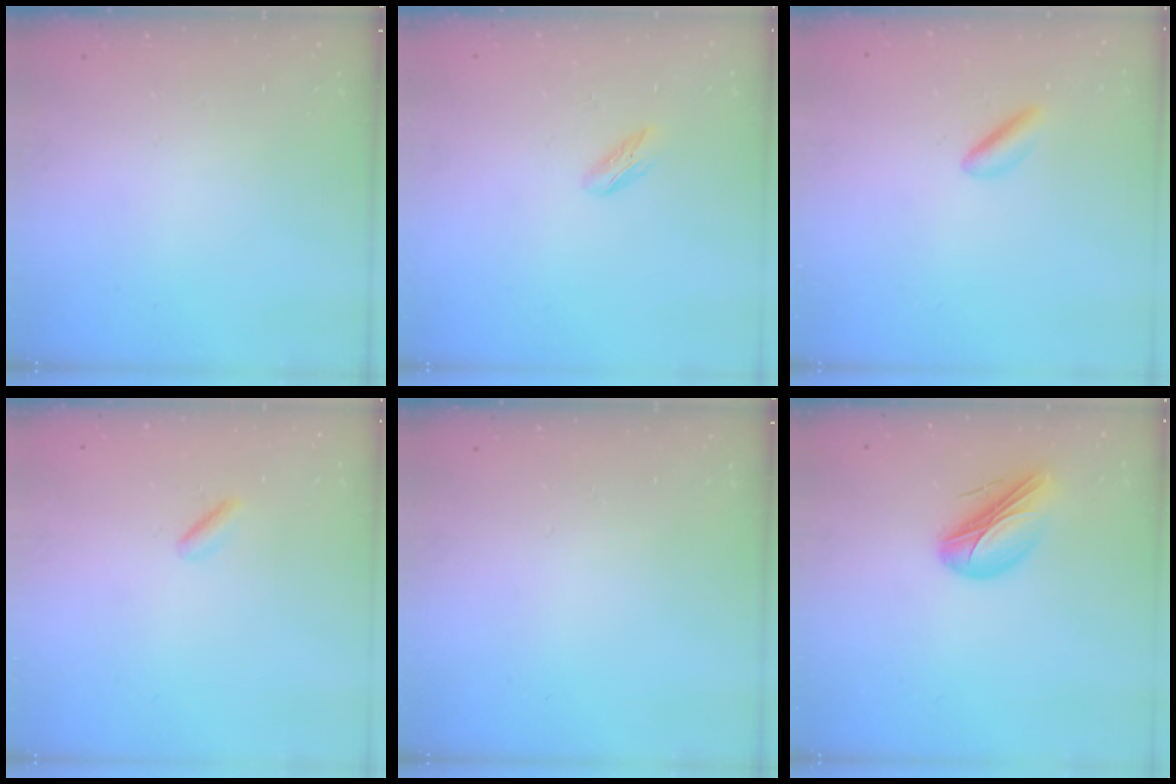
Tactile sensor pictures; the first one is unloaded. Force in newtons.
{"total": 2.7, "press": 2.6, "slide": 0.8}
{"total": 2.6, "press": 2.5, "slide": 1.0}
{"total": 1.3, "press": 1.2, "slide": 0.5}
{"total": 0.0}
{"total": 11.9, "press": 11.3, "slide": 3.6}